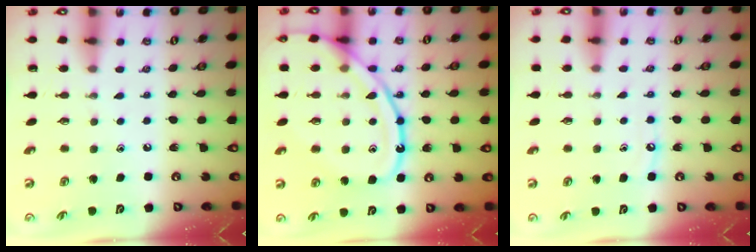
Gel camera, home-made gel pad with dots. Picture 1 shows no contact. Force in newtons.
{"total": 19.4, "press": 19.3, "slide": 1.9}
{"total": 5.9, "press": 5.9, "slide": 0.6}